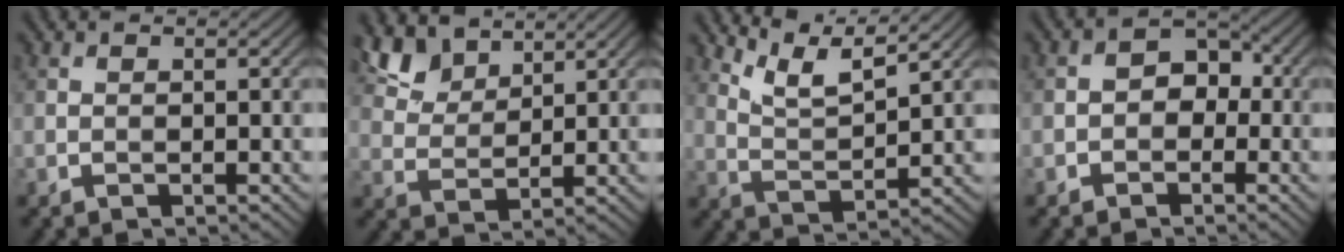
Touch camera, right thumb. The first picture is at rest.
{"total": 6.8, "force": [5.0, 3.1, 3.3], "torque": [-0.083, 0.008, 0.103]}
{"total": 7.2, "force": [5.7, 1.2, 4.2], "torque": [-0.099, -0.001, 0.114]}
{"total": 3.7, "force": [-0.8, 2.9, 2.2], "torque": [-0.025, 0.008, -0.023]}